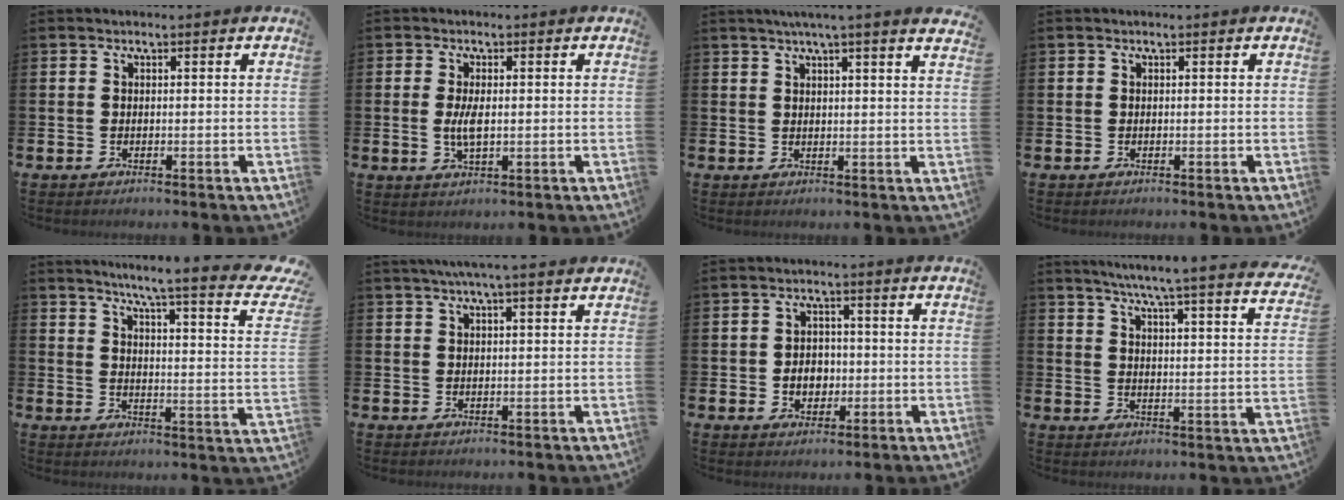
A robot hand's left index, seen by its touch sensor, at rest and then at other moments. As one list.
[{"total": 3.3, "force": [0.2, 1.2, 3.1], "torque": [-0.057, 0.004, 0.001]}, {"total": 3.5, "force": [3.2, -0.9, 1.2], "torque": [-0.024, -0.014, 0.056]}, {"total": 0.0}, {"total": 5.8, "force": [4.8, -0.1, 3.3], "torque": [-0.056, -0.057, 0.066]}, {"total": 3.6, "force": [3.0, -0.1, 1.9], "torque": [-0.032, -0.007, 0.052]}, {"total": 3.6, "force": [-0.6, 3.0, 1.8], "torque": [-0.027, 0.002, -0.020]}, {"total": 5.7, "force": [5.2, -0.5, 2.2], "torque": [-0.060, -0.048, 0.083]}]